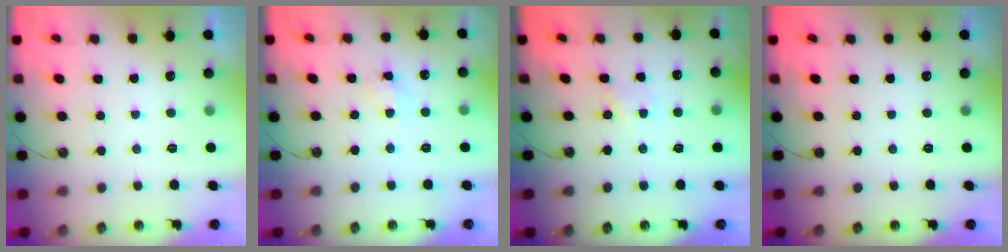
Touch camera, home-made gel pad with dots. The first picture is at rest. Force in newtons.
{"total": 5.9, "press": 5.9, "slide": 0.4}
{"total": 2.0, "press": 2.0, "slide": 0.2}
{"total": 0.0}